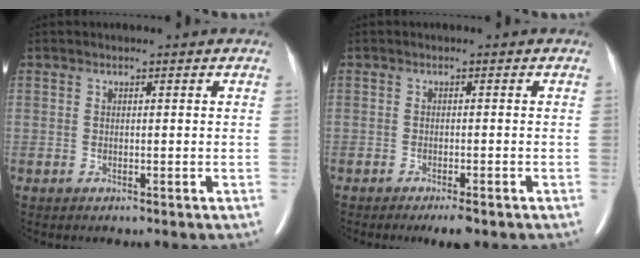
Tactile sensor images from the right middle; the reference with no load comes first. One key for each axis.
{"total": 2.9, "fx": -2.1, "fy": 0.5, "fz": 2.0, "tx": -0.030, "ty": -0.004, "tz": -0.030}